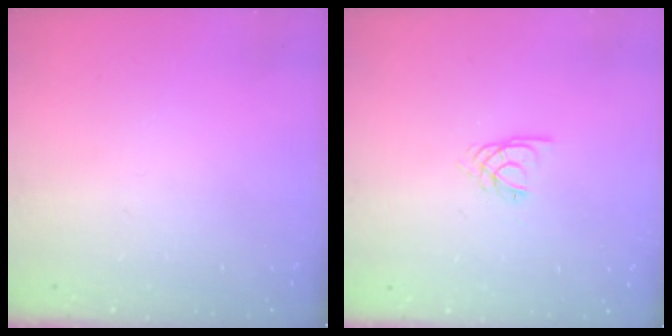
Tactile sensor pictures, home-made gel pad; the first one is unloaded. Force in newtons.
{"total": 2.8, "press": 2.7, "slide": 0.3}